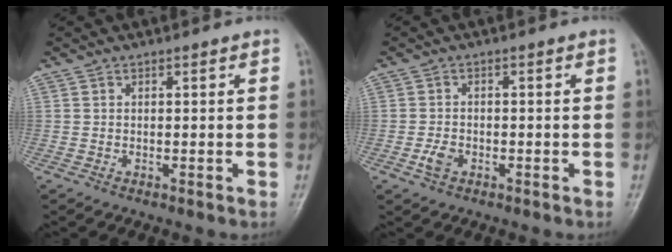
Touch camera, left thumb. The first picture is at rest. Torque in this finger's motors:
{"motor_torque": [-0.05, 0.10, 0.01, 0.00, 0.00]}